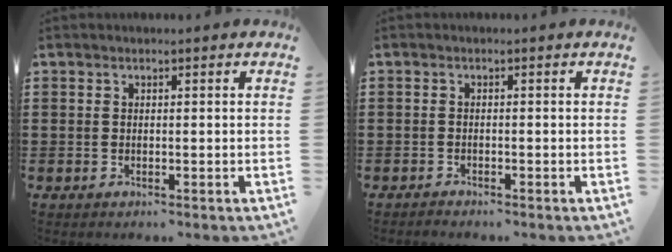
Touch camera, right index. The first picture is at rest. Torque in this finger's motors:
{"motor_torque": [-0.77, 0.78, -0.18, -0.05]}